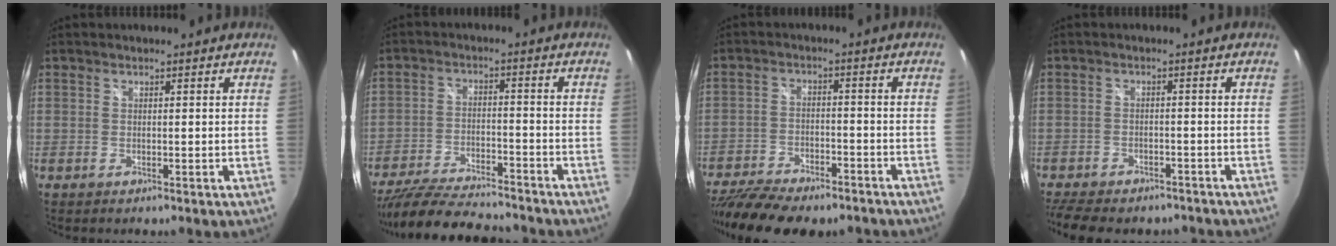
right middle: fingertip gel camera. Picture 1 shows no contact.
{"total": 17.4, "force": [-15.1, 3.8, 7.7], "torque": [-0.165, -0.024, -0.244]}
{"total": 17.1, "force": [-13.9, 5.3, 8.4], "torque": [-0.179, -0.040, -0.219]}
{"total": 12.9, "force": [-10.6, 4.8, 5.4], "torque": [-0.129, -0.023, -0.154]}